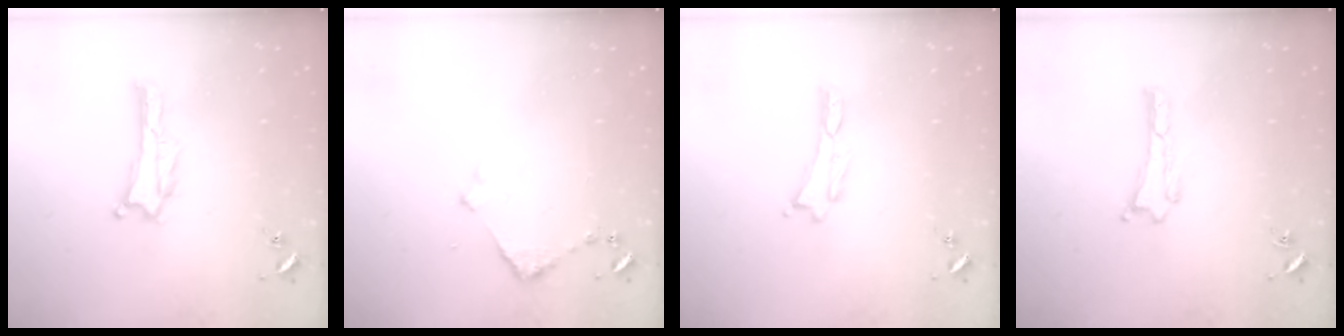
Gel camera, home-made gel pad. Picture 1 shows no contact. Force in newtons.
{"total": 2.9, "press": 2.9, "slide": 0.3}
{"total": 0.0}
{"total": 0.0}